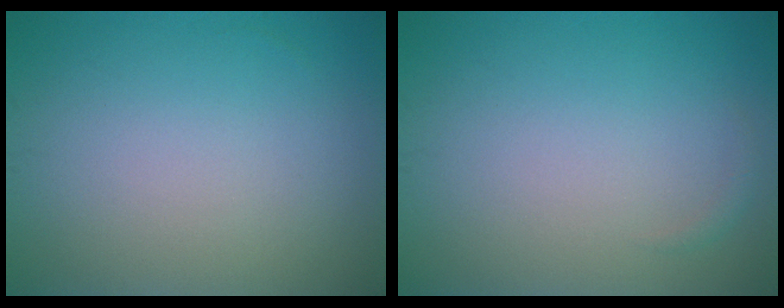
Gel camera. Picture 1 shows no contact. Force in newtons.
{"total": 0.6, "press": 0.6, "slide": 0.1}